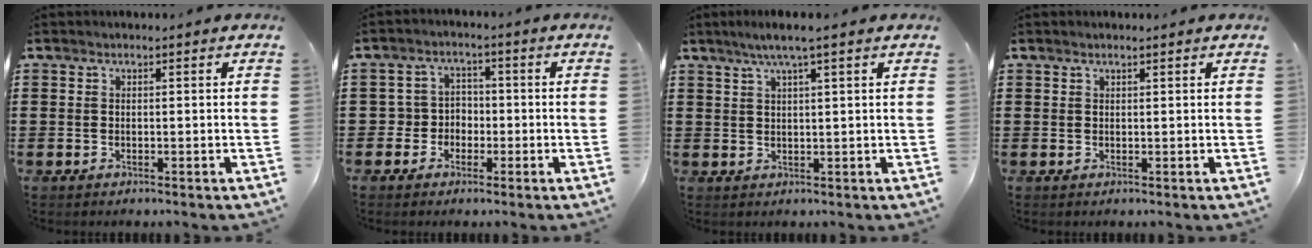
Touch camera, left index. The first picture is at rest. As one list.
[{"total": 1.1, "force": [-0.6, 0.9, 0.2], "torque": [-0.008, 0.002, -0.015]}, {"total": 3.4, "force": [2.1, -0.2, 2.7], "torque": [-0.055, 0.002, 0.036]}, {"total": 0.6, "force": [0.5, 0.0, 0.3], "torque": [-0.007, -0.001, 0.010]}]